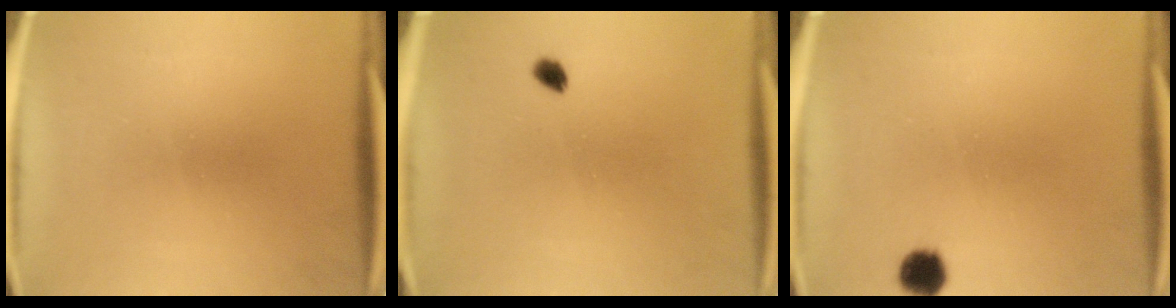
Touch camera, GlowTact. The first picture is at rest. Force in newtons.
{"total": 1.7}
{"total": 3.8}